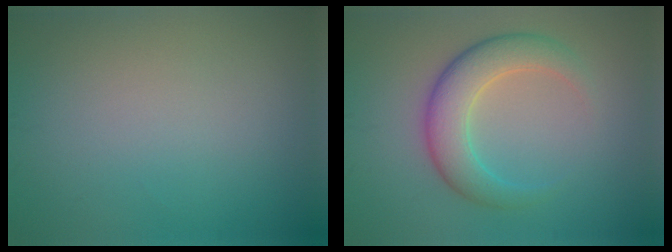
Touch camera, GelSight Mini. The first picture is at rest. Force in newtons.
{"total": 5.0, "press": 5.0, "slide": 0.3}